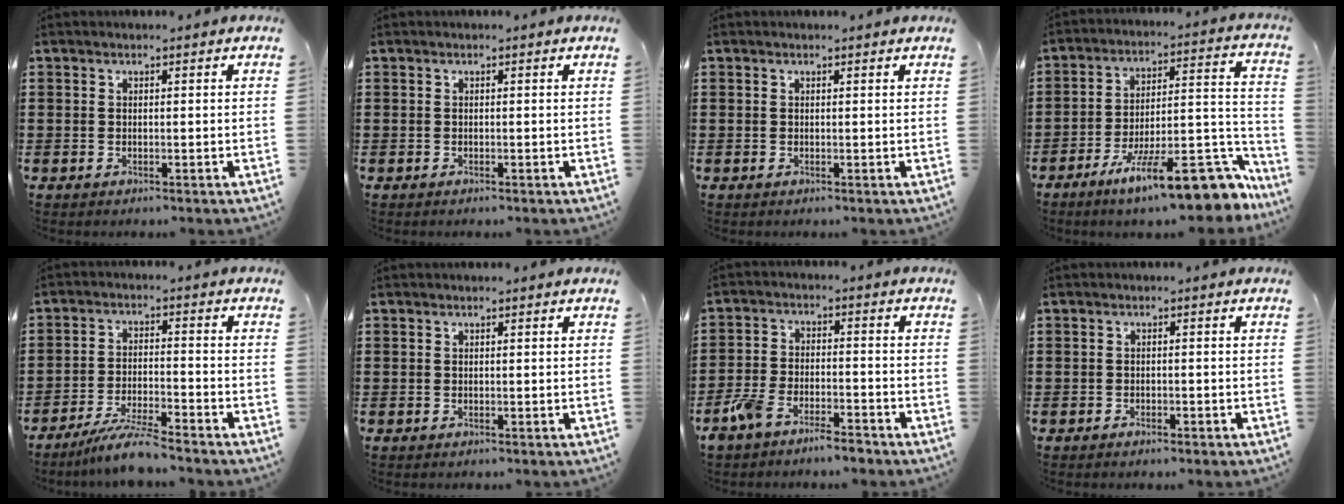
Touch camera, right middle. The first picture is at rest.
{"total": 0.0}
{"total": 0.0}
{"total": 16.4, "force": [-11.3, 3.2, 11.5], "torque": [-0.150, 0.036, -0.187]}
{"total": 6.2, "force": [-5.5, 0.1, 2.9], "torque": [-0.059, -0.012, -0.103]}
{"total": 0.0}
{"total": 5.7, "force": [-5.1, 1.4, 2.2], "torque": [-0.064, 0.003, -0.106]}
{"total": 0.9, "force": [-0.8, 0.2, 0.3], "torque": [-0.009, -0.002, -0.016]}